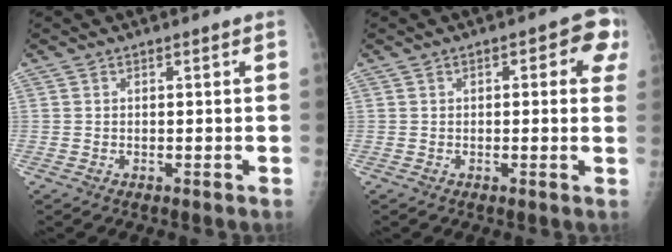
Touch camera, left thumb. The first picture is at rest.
{"total": 6.3, "force": [1.8, 2.8, 5.3], "torque": [-0.029, 0.005, 0.012]}